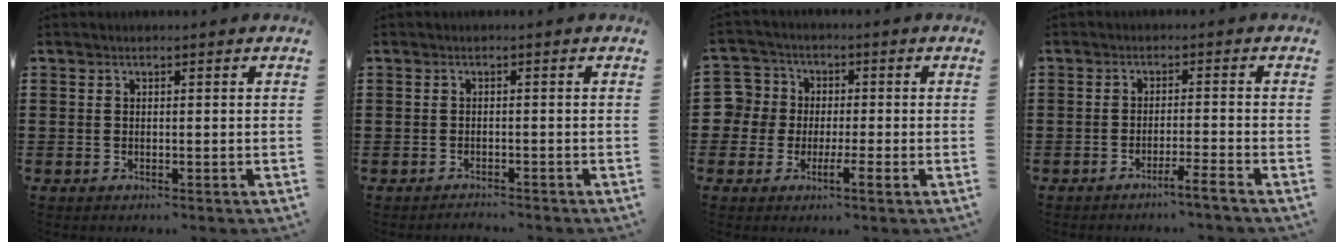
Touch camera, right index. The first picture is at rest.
{"total": 1.2, "force": [-1.2, 0.1, -0.2], "torque": [-0.001, 0.002, -0.026]}
{"total": 5.0, "force": [-1.1, 4.6, 1.5], "torque": [-0.066, 0.008, -0.030]}
{"total": 2.8, "force": [-2.3, -0.8, 1.4], "torque": [-0.021, -0.005, -0.043]}